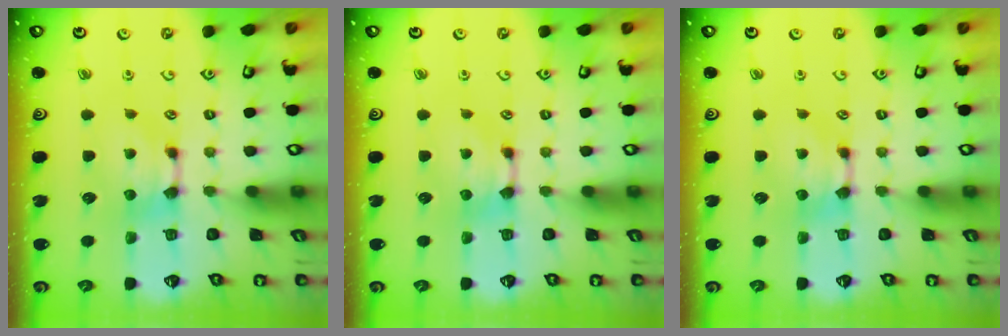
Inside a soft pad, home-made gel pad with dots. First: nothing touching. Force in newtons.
{"total": 0.0}
{"total": 0.0}